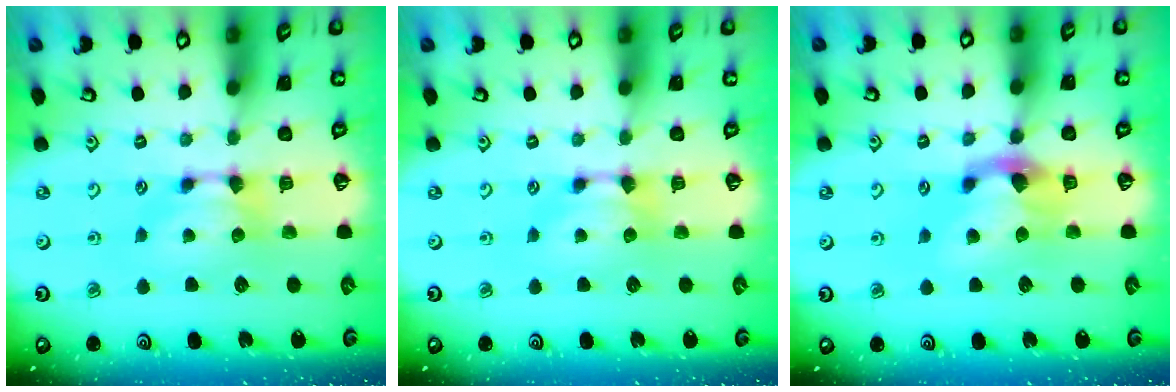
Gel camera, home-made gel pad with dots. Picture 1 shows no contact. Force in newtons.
{"total": 0.0}
{"total": 3.7, "press": 3.1, "slide": 2.0}